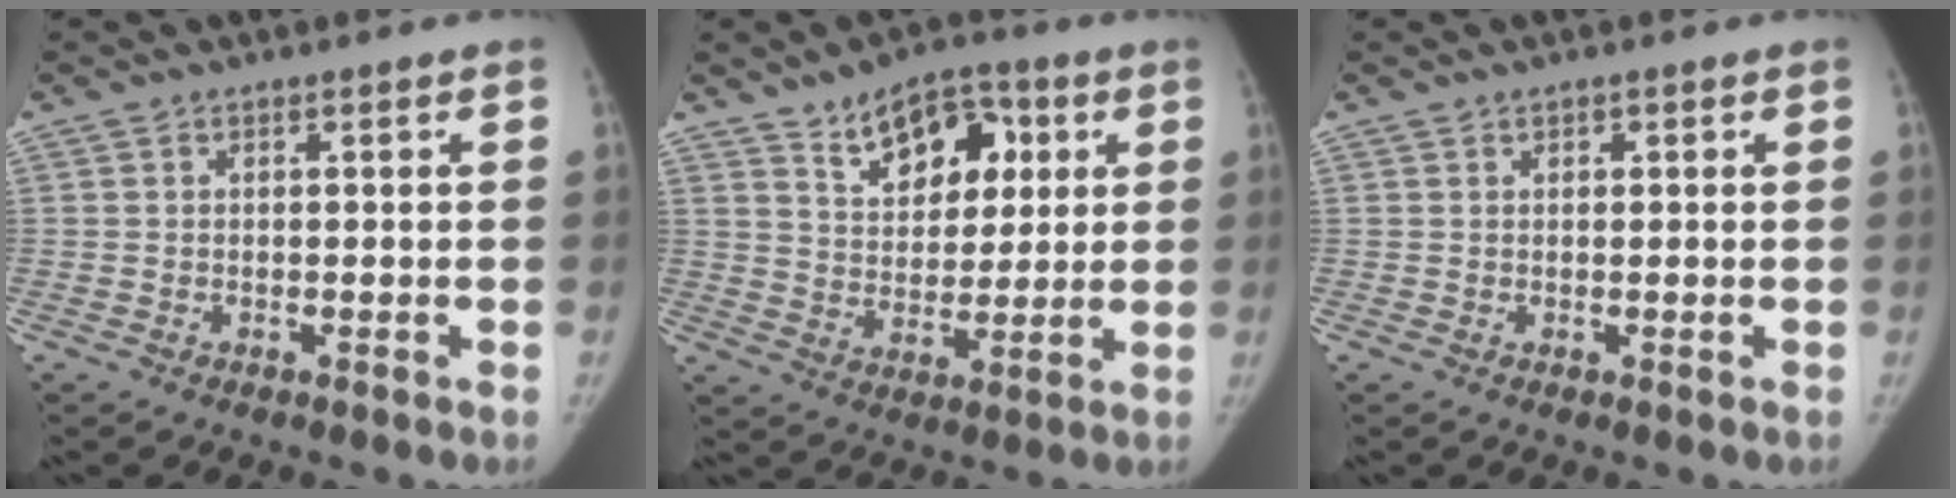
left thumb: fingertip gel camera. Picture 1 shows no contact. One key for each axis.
{"total": 12.6, "fx": 5.9, "fy": 8.0, "fz": 7.8, "tx": -0.067, "ty": -0.024, "tz": 0.096}
{"total": 0.6, "fx": 0.3, "fy": 0.5, "fz": 0.1, "tx": 0.011, "ty": -0.007, "tz": 0.003}